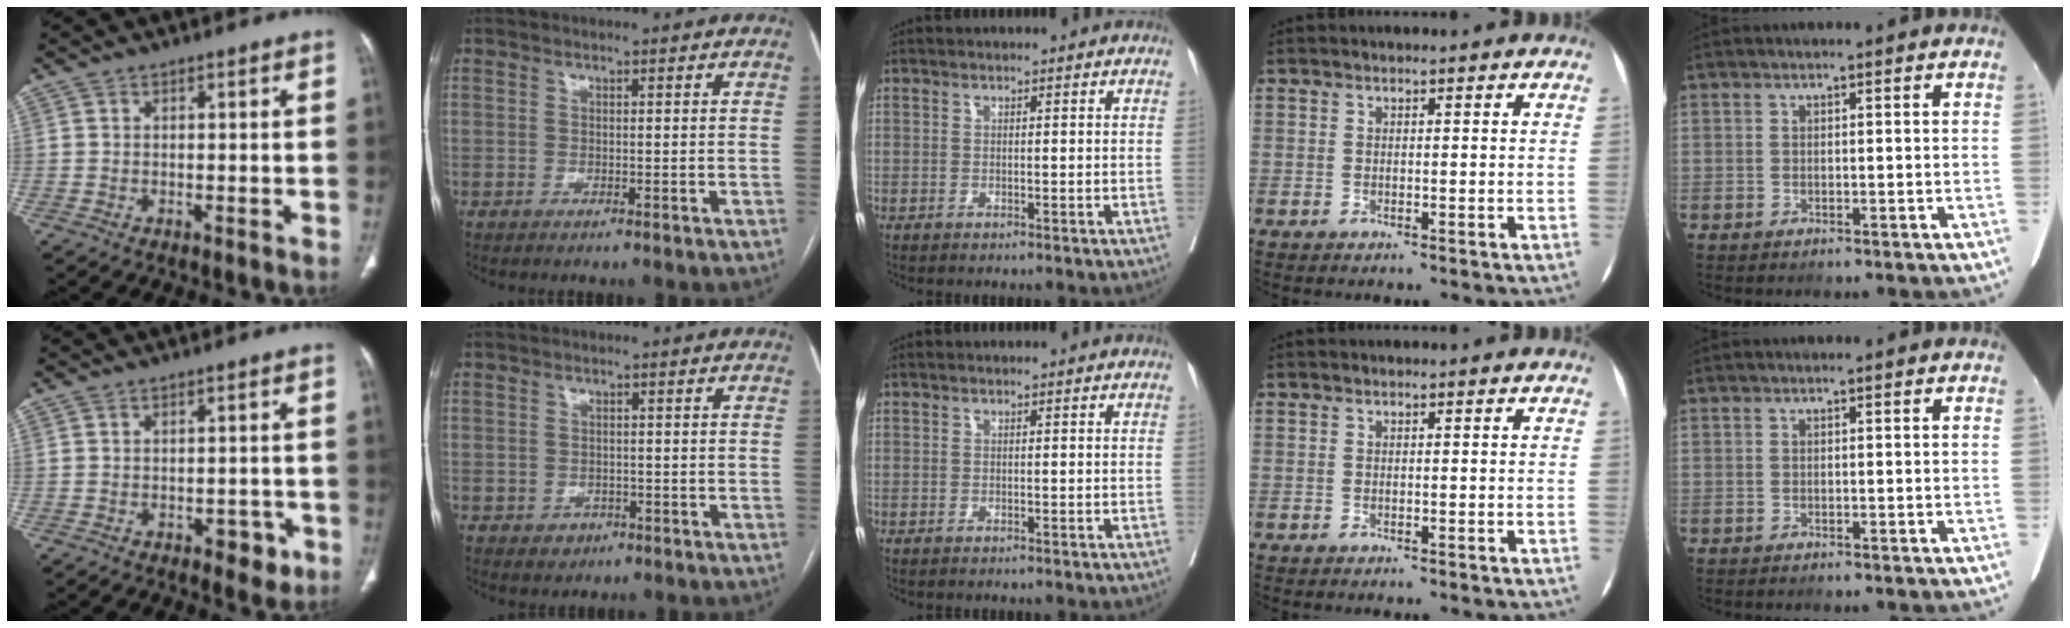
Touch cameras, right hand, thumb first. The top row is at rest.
{"thumb": {"total": 3.9, "force": [-1.9, 2.3, 2.5], "torque": [-0.014, 0.009, -0.021]}, "index": {"total": 2.5, "force": [-0.9, 2.3, 0.5], "torque": [0.002, 0.006, -0.007]}}